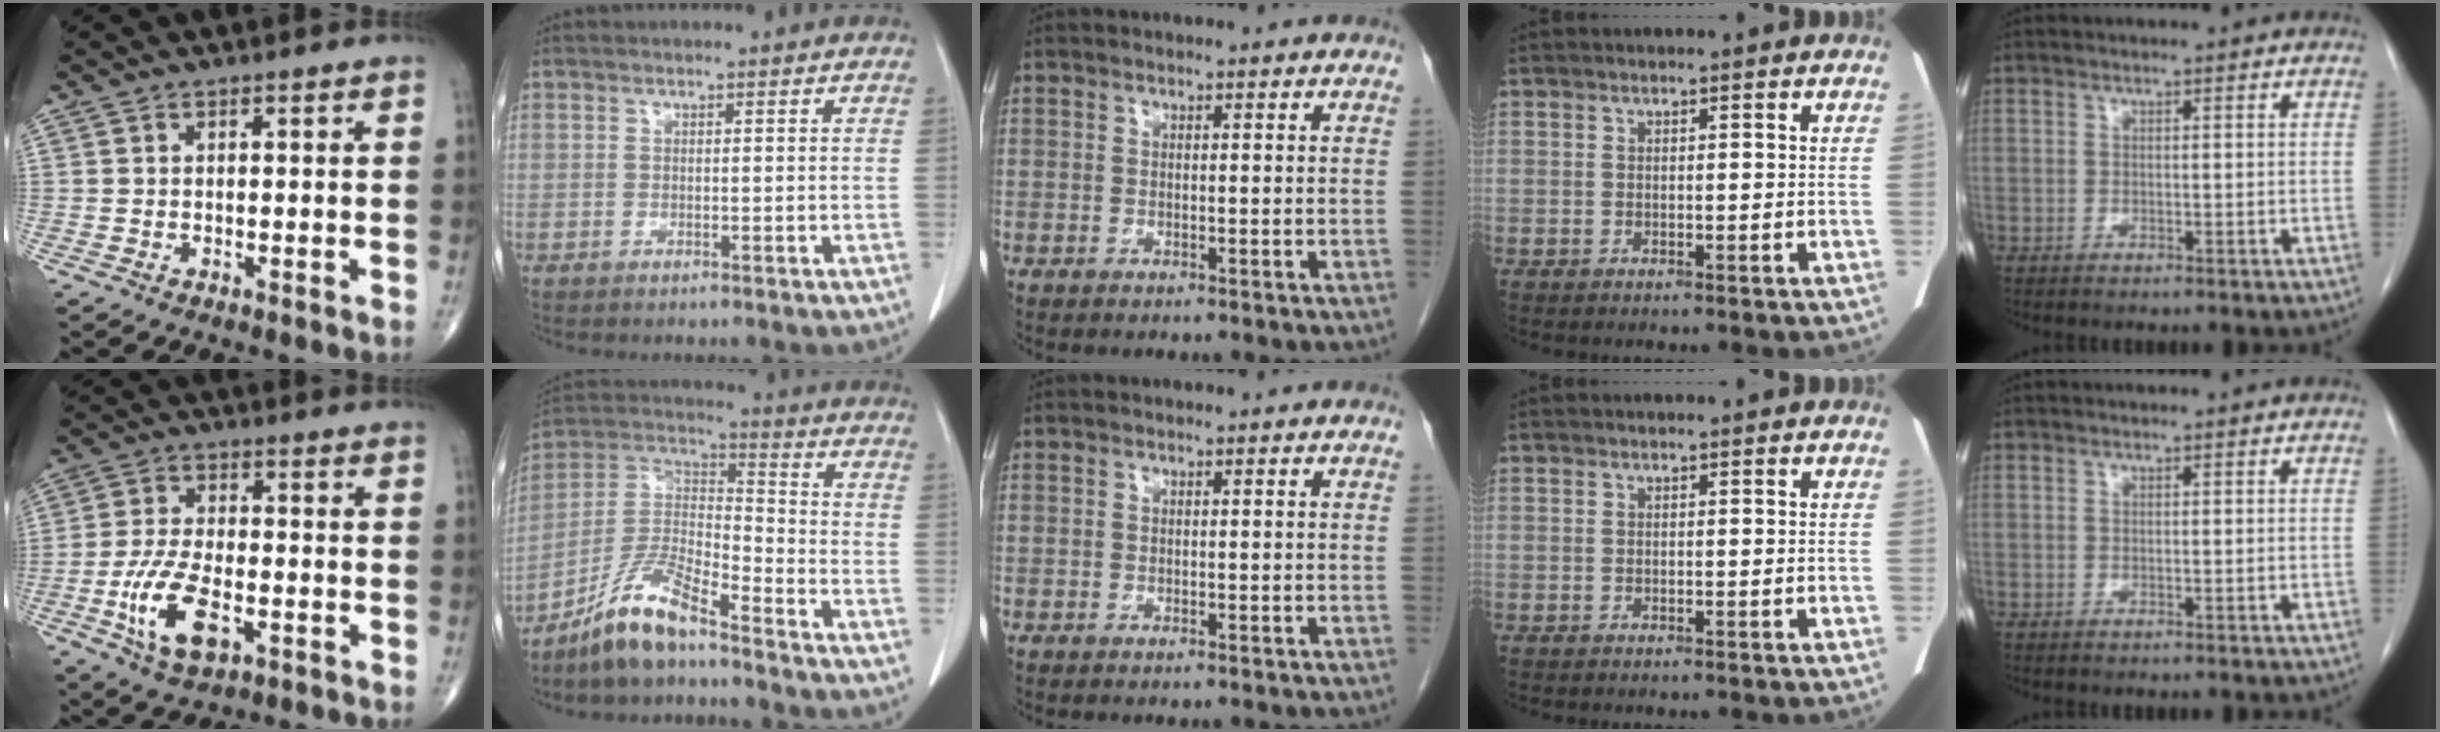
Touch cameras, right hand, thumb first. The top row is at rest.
{"thumb": {"total": 11.3, "force": [-4.0, 5.4, 9.0], "torque": [-0.178, 0.011, -0.072]}, "index": {"total": 10.2, "force": [-8.1, 1.8, 6.0], "torque": [-0.129, 0.008, -0.156]}}